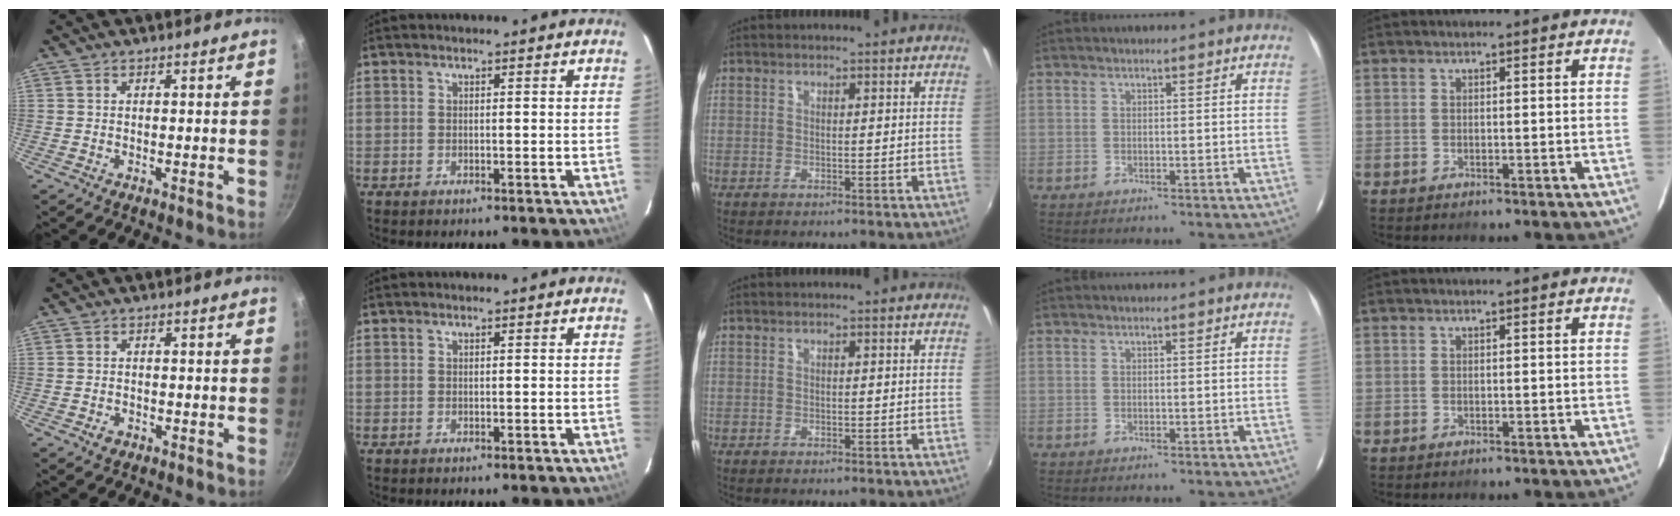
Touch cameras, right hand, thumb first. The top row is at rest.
{"thumb": {"total": 1.7, "force": [-0.9, 1.2, 0.8], "torque": [-0.013, 0.006, -0.013]}}